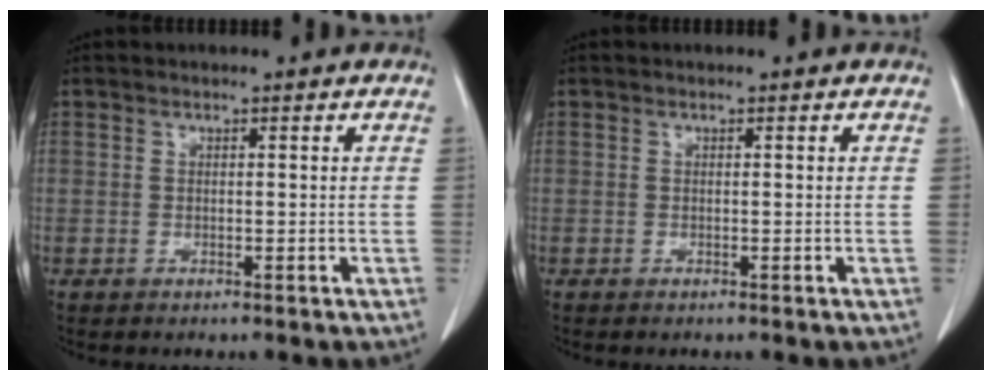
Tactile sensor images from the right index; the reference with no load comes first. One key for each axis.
{"total": 0.0}